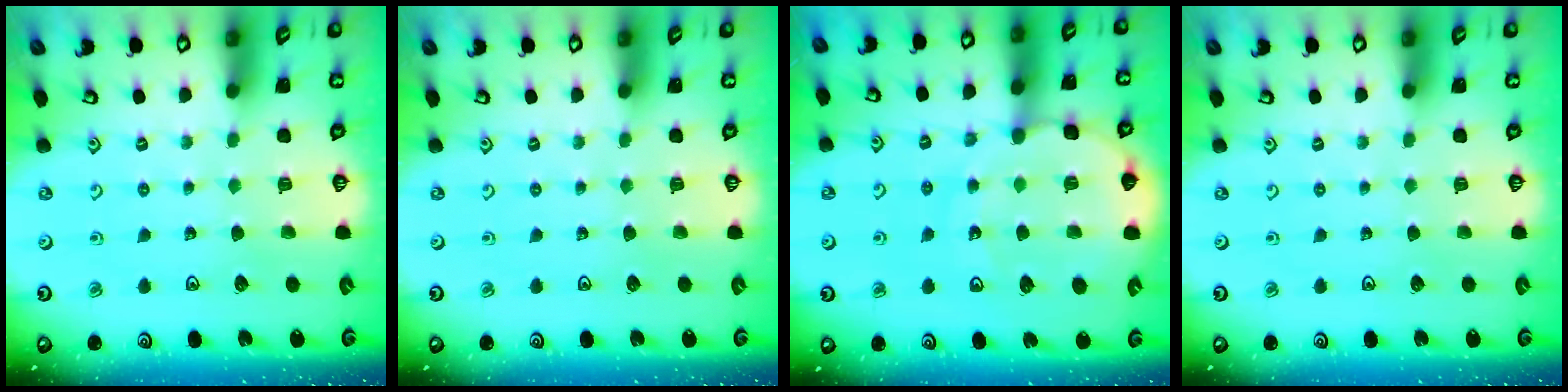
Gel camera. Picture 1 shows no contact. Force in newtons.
{"total": 0.0}
{"total": 12.4, "press": 12.0, "slide": 3.0}
{"total": 0.0}